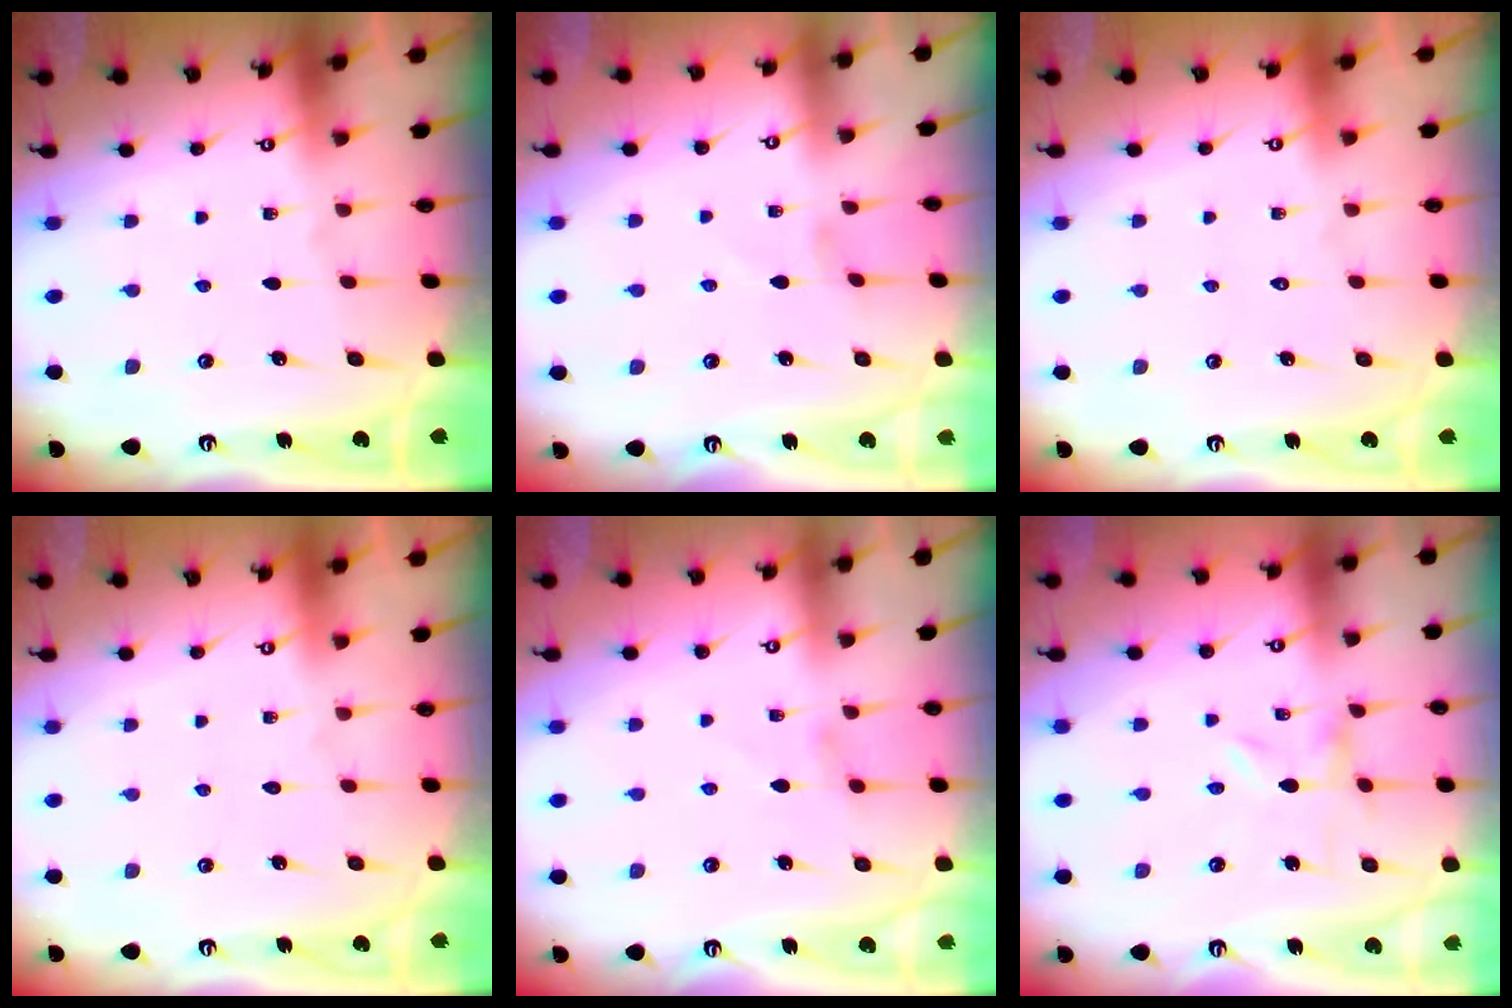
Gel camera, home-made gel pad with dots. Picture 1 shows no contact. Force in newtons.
{"total": 0.6, "press": 0.6, "slide": 0.2}
{"total": 1.5, "press": 1.5, "slide": 0.1}
{"total": 1.8, "press": 1.8, "slide": 0.1}
{"total": 1.6, "press": 1.5, "slide": 0.4}
{"total": 0.0}